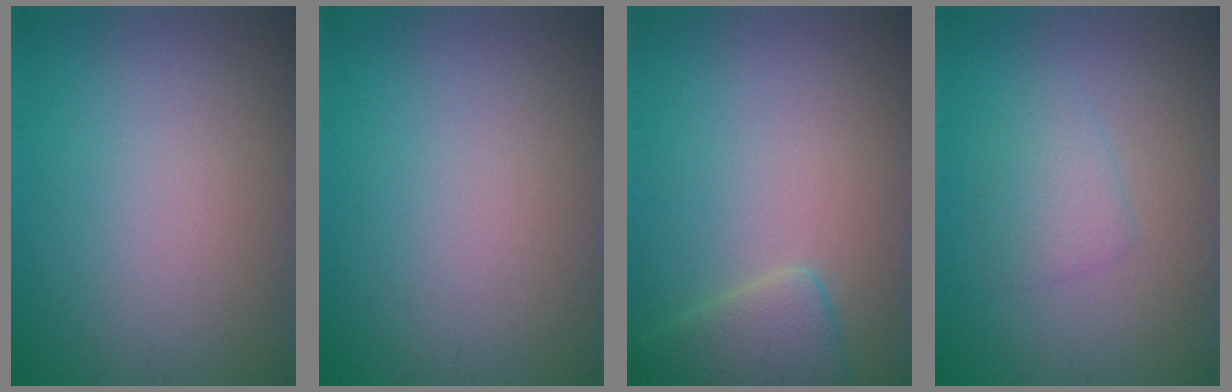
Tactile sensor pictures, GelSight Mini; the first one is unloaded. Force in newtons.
{"total": 0.0}
{"total": 3.0, "press": 3.0, "slide": 0.3}
{"total": 1.9, "press": 1.9, "slide": 0.0}